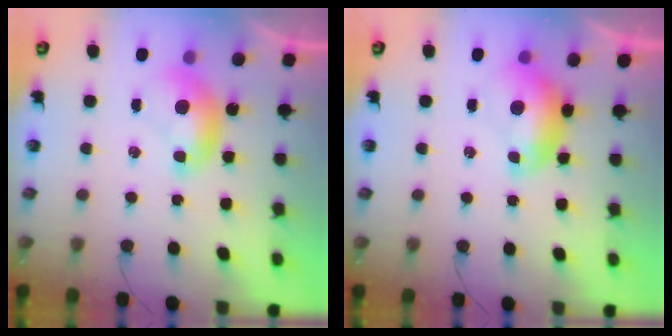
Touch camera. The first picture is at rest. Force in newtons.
{"total": 0.9, "press": 0.7, "slide": 0.5}